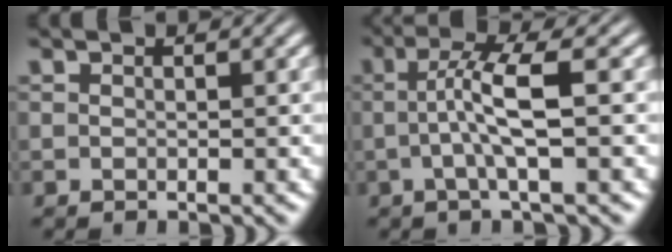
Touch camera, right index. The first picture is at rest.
{"total": 4.3, "force": [0.5, 0.2, 4.3], "torque": [-0.076, 0.003, 0.008]}